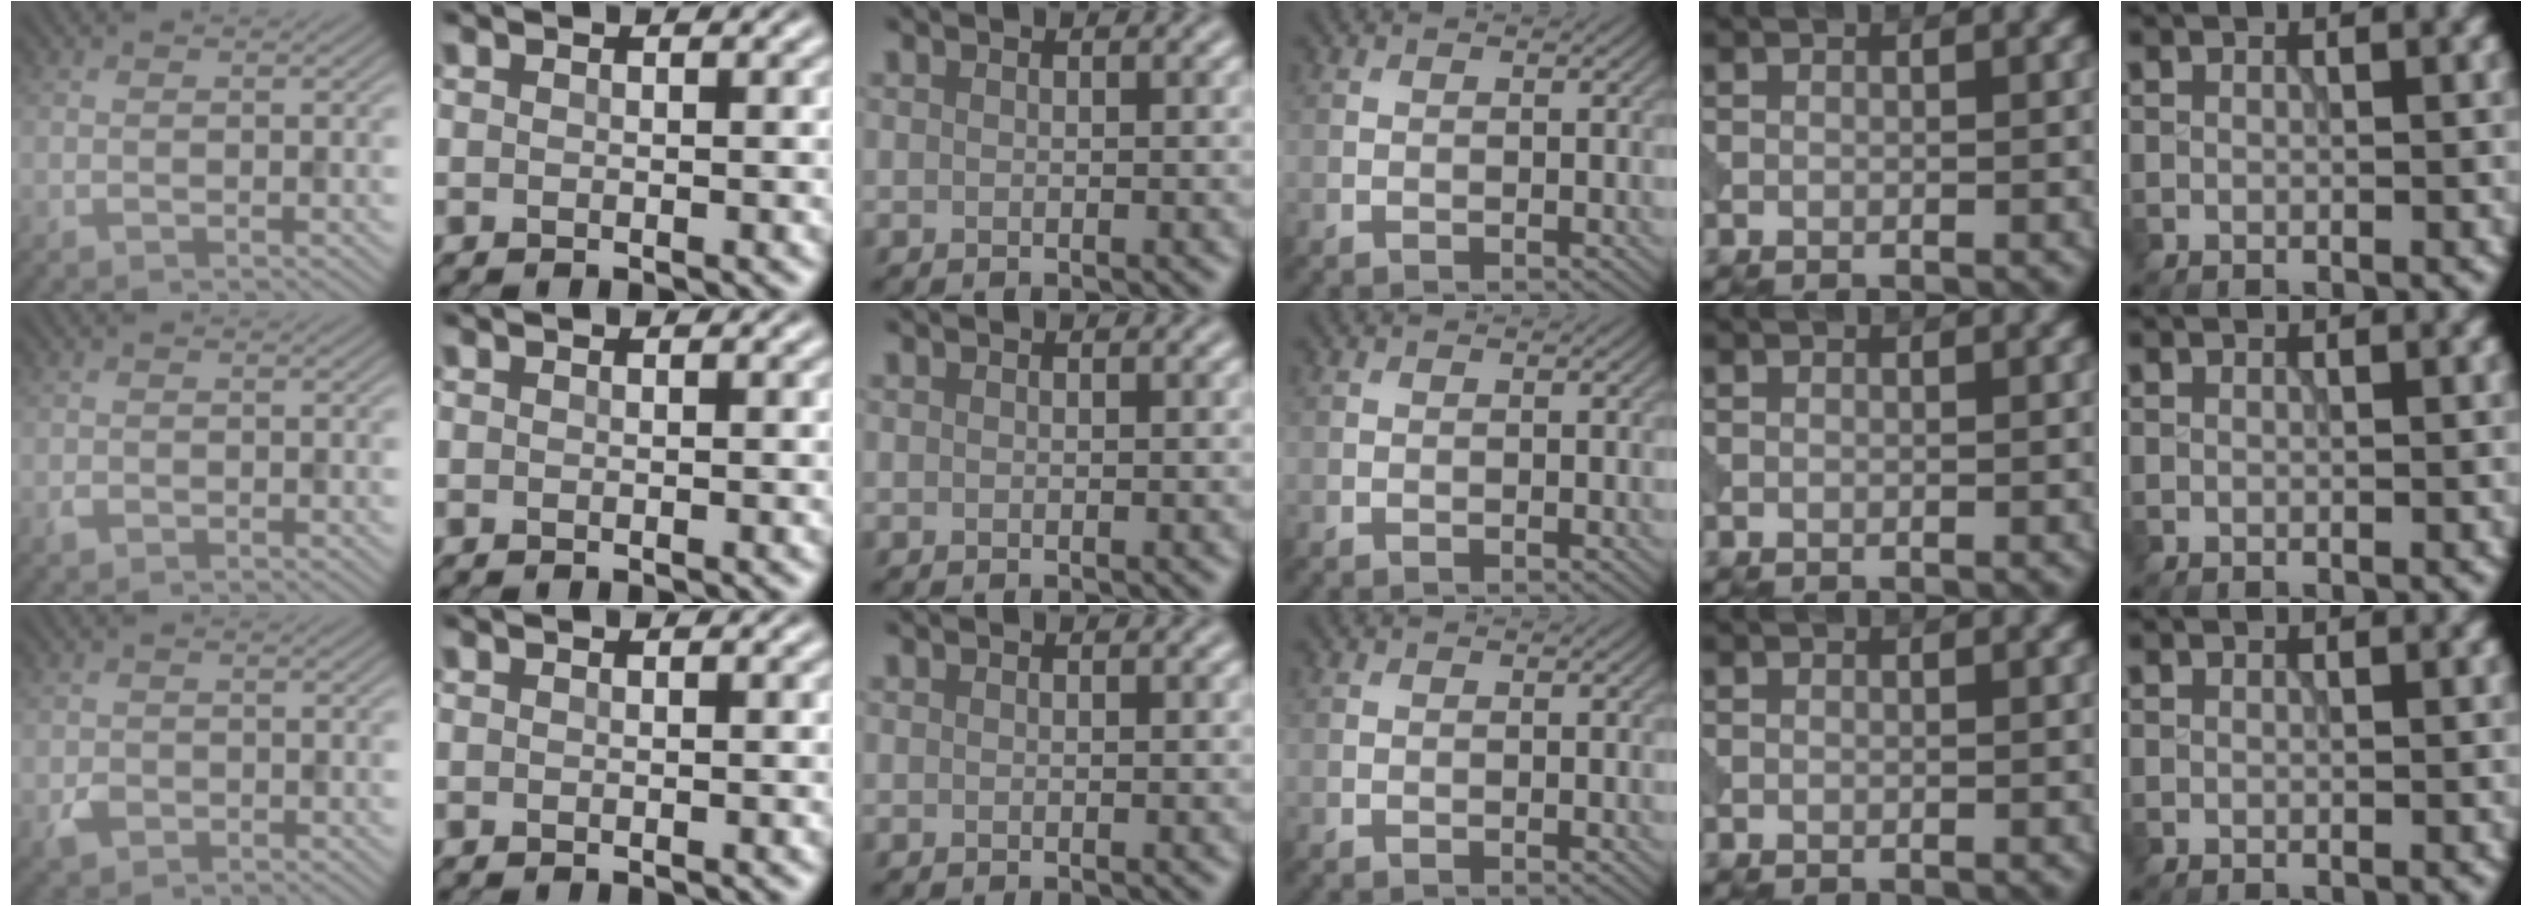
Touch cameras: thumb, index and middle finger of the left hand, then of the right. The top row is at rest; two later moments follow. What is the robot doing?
{"motion": "open", "object": "sandwich press"}